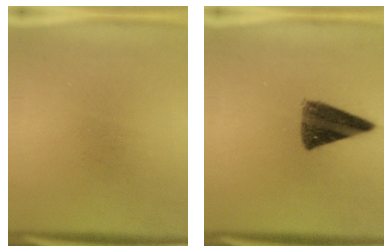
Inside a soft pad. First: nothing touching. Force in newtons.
{"total": 9.5}